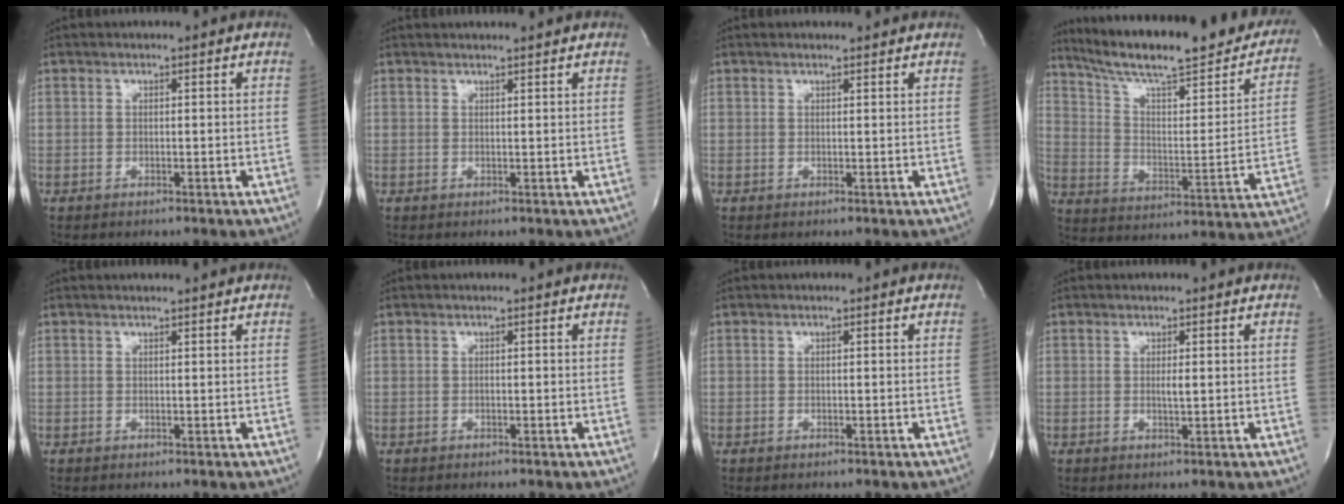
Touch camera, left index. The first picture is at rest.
{"total": 3.3, "force": [3.2, -0.2, 1.0], "torque": [-0.014, 0.009, 0.038]}
{"total": 2.3, "force": [2.3, 0.1, 0.4], "torque": [-0.011, 0.008, 0.027]}
{"total": 28.6, "force": [23.6, 4.7, 15.4], "torque": [-0.234, -0.030, 0.324]}
{"total": 2.1, "force": [2.0, -0.3, 0.5], "torque": [-0.008, 0.005, 0.025]}
{"total": 0.0}
{"total": 0.0}
{"total": 1.2, "force": [0.4, 0.1, 1.1], "torque": [-0.026, -0.002, 0.006]}